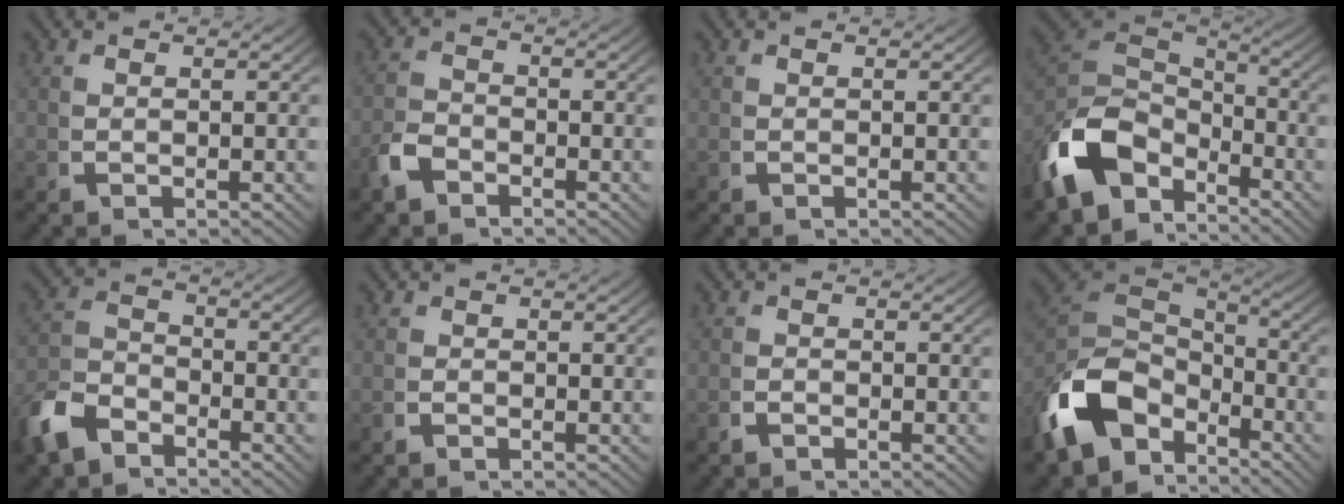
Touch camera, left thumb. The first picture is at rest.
{"total": 2.4, "force": [-1.6, 1.5, 0.9], "torque": [-0.024, -0.006, -0.033]}
{"total": 0.0}
{"total": 10.4, "force": [-2.2, 7.3, 7.2], "torque": [-0.169, -0.027, -0.034]}
{"total": 5.5, "force": [-3.4, 3.6, 2.4], "torque": [-0.049, -0.015, -0.061]}
{"total": 0.6, "force": [-0.4, 0.4, -0.1], "torque": [0.006, -0.004, -0.011]}
{"total": 0.9, "force": [-0.7, 0.4, 0.0], "torque": [0.004, -0.004, -0.017]}
{"total": 11.6, "force": [-2.4, 8.1, 8.0], "torque": [-0.190, -0.035, -0.031]}